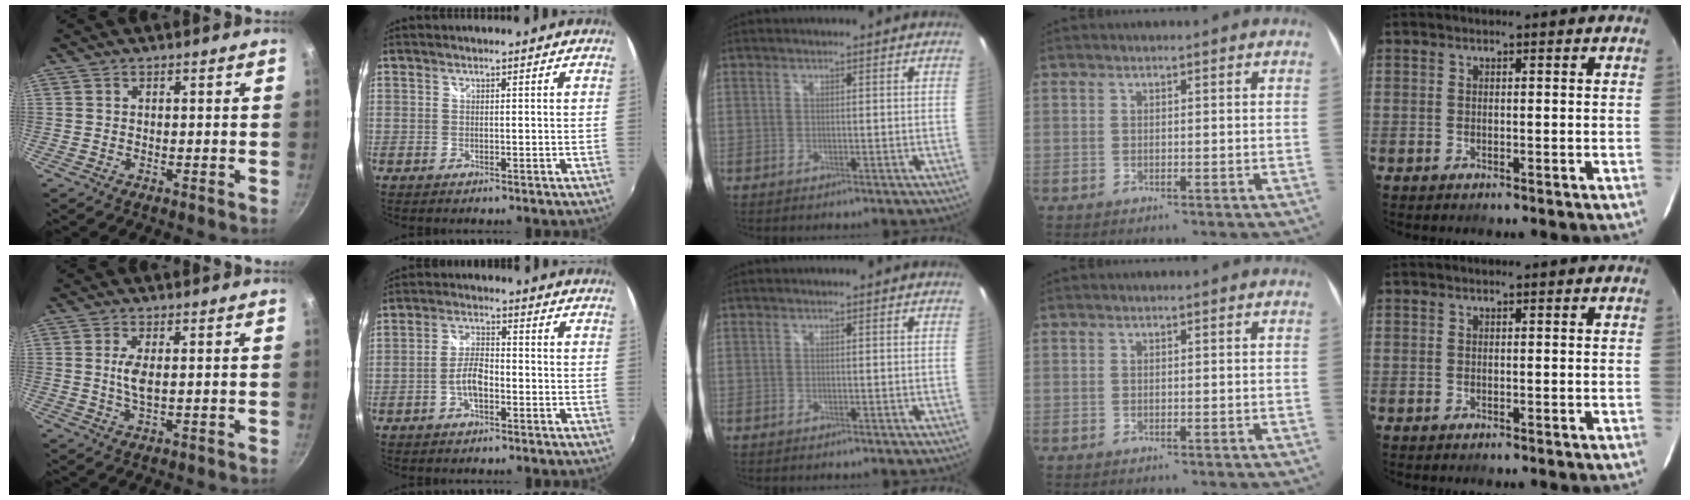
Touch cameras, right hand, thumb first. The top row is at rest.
{"thumb": {"total": 3.6, "force": [0.5, 1.2, 3.4], "torque": [-0.073, -0.004, 0.012]}, "index": {"total": 5.0, "force": [-2.0, 2.1, 4.1], "torque": [-0.085, 0.008, -0.037]}}